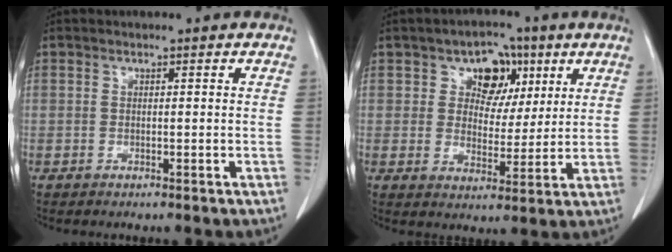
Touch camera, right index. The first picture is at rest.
{"total": 7.2, "force": [3.3, 5.2, 3.8], "torque": [-0.043, 0.016, 0.050]}